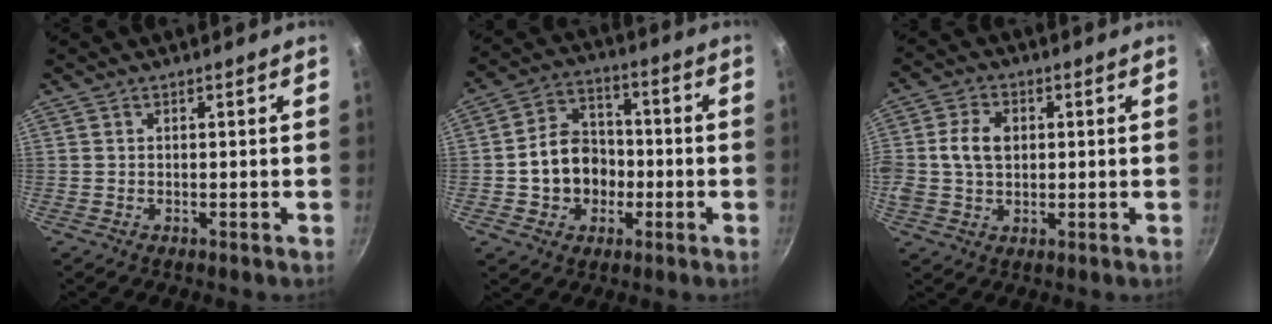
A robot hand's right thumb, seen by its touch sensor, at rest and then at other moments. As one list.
[{"total": 11.4, "force": [-1.8, 9.4, 6.2], "torque": [-0.070, 0.033, -0.032]}, {"total": 8.0, "force": [0.9, 5.8, 5.4], "torque": [-0.096, 0.012, 0.009]}]